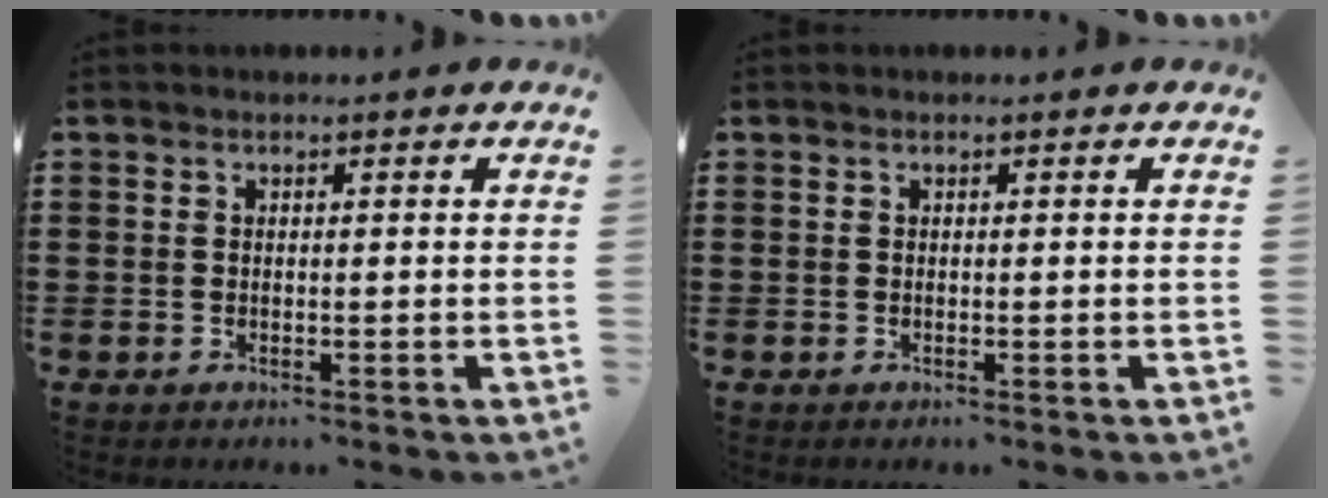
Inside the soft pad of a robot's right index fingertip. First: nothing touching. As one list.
[{"total": 0.0}]